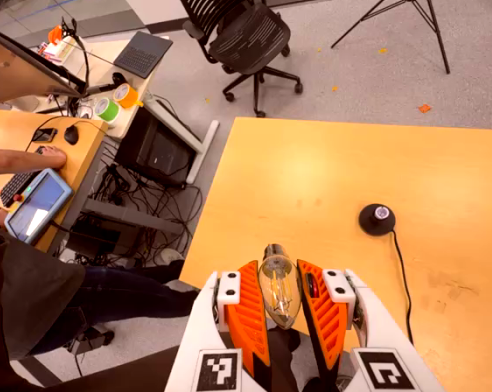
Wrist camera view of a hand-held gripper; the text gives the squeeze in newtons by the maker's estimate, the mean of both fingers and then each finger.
{"total": 12.7, "left": 13.4, "right": 12.0}